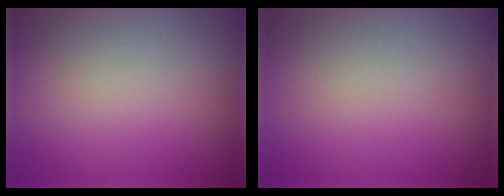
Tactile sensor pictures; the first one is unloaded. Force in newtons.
{"total": 0.0}